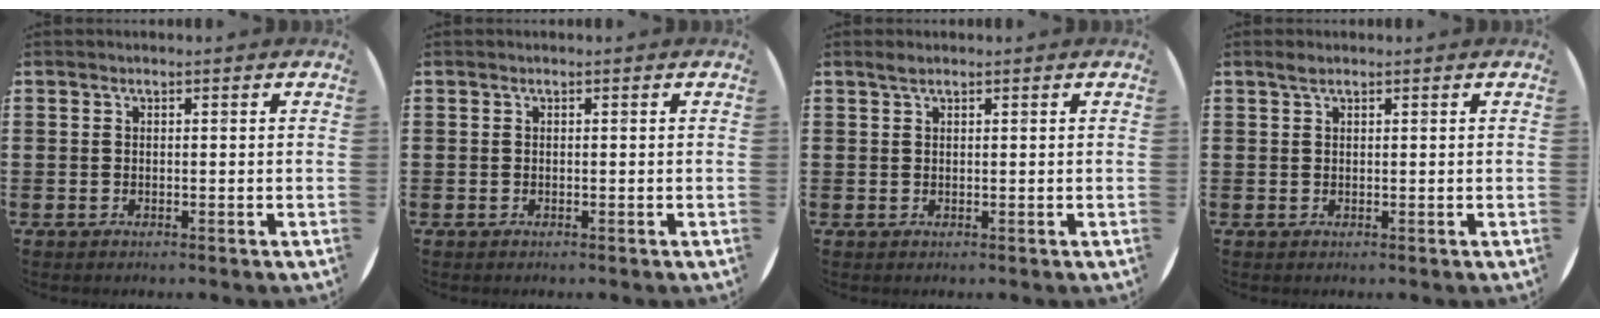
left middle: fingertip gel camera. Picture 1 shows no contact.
{"total": 0.0}
{"total": 0.8, "force": [0.7, 0.1, 0.4], "torque": [-0.007, 0.003, 0.012]}
{"total": 0.9, "force": [0.7, 0.2, 0.5], "torque": [-0.009, 0.003, 0.012]}